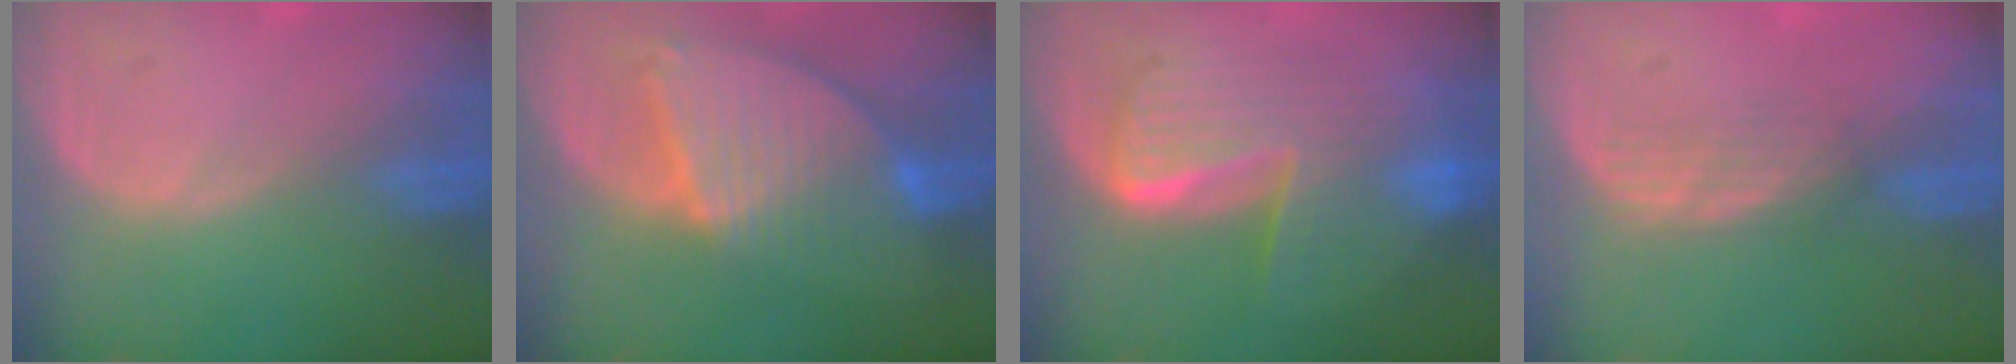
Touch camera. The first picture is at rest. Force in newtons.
{"total": 8.6, "press": 7.4, "slide": 4.3}
{"total": 9.4, "press": 9.4, "slide": 0.8}
{"total": 2.9, "press": 2.6, "slide": 1.2}